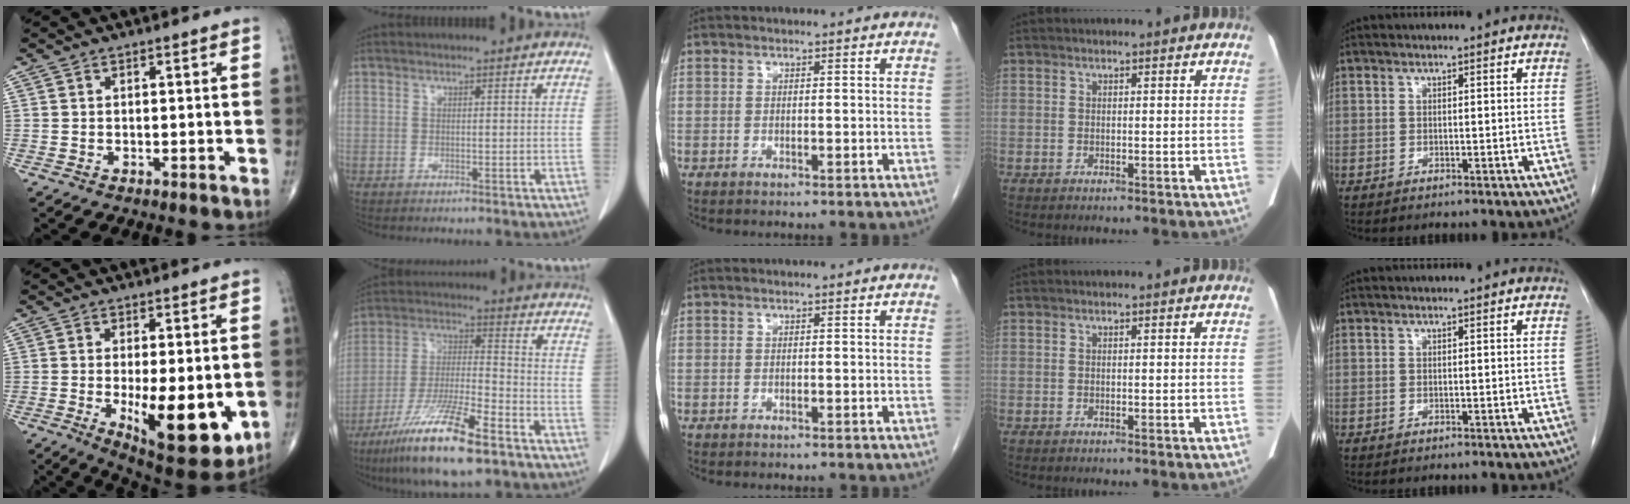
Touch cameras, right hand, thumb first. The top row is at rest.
{"thumb": {"total": 15.6, "force": [-3.1, 5.8, 14.1], "torque": [-0.189, -0.030, -0.028]}, "index": {"total": 16.1, "force": [-10.2, 2.0, 12.4], "torque": [-0.249, -0.039, -0.187]}}